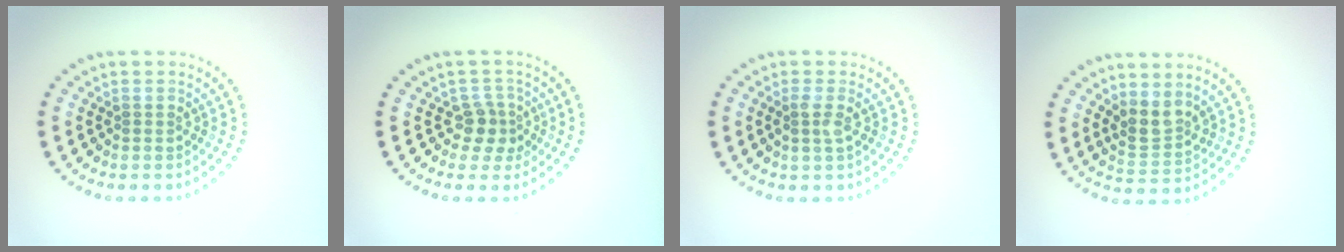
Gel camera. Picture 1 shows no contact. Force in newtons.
{"total": 2.2, "press": 1.8, "slide": 1.4}
{"total": 1.3, "press": 1.2, "slide": 0.6}
{"total": 2.4, "press": 2.0, "slide": 1.4}